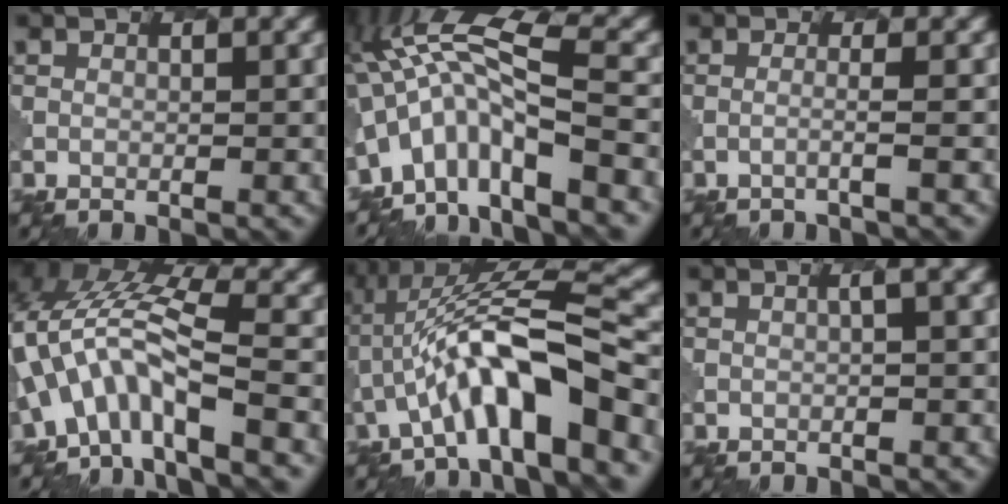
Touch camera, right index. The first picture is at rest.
{"total": 11.2, "force": [-2.8, 3.5, 10.3], "torque": [-0.190, 0.019, -0.044]}
{"total": 1.2, "force": [-0.3, 0.2, 1.1], "torque": [-0.005, 0.002, -0.022]}
{"total": 8.4, "force": [-2.7, 3.5, 7.2], "torque": [-0.134, 0.014, -0.058]}
{"total": 9.3, "force": [-2.6, 2.1, 8.7], "torque": [-0.149, 0.024, -0.041]}
{"total": 2.4, "force": [0.5, 0.8, 2.2], "torque": [-0.017, 0.009, 0.004]}